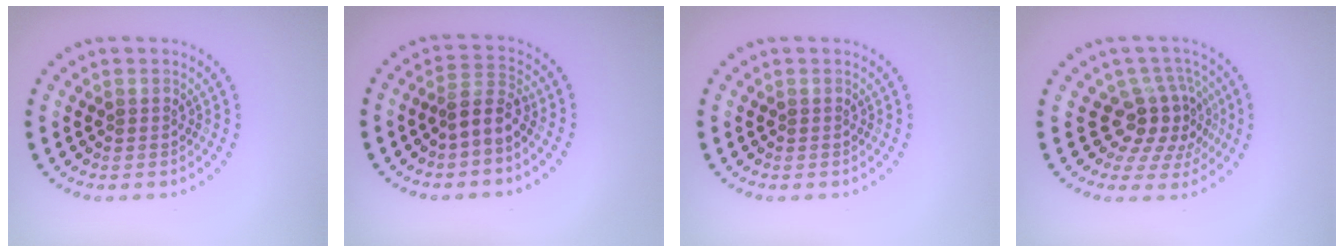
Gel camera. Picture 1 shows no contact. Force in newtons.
{"total": 2.6, "press": 1.9, "slide": 1.7}
{"total": 0.0}
{"total": 4.3, "press": 3.2, "slide": 2.9}